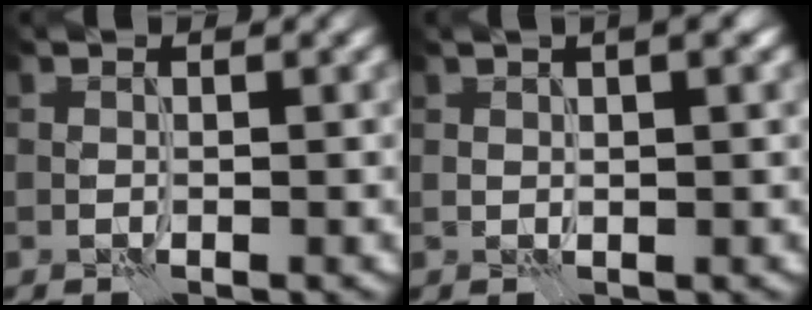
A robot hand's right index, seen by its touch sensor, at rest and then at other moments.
{"total": 3.4, "force": [1.6, 1.3, 2.6], "torque": [-0.028, 0.010, 0.013]}